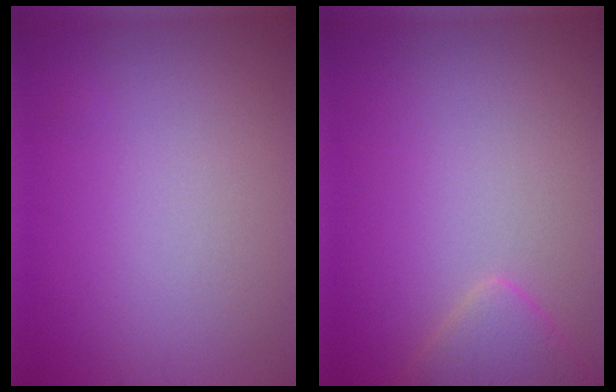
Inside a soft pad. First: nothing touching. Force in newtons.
{"total": 2.6, "press": 2.6, "slide": 0.2}